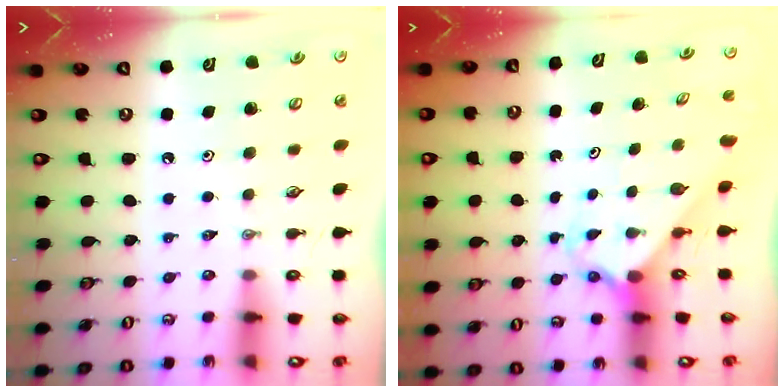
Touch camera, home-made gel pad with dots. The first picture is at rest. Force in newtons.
{"total": 2.3, "press": 2.3, "slide": 0.2}